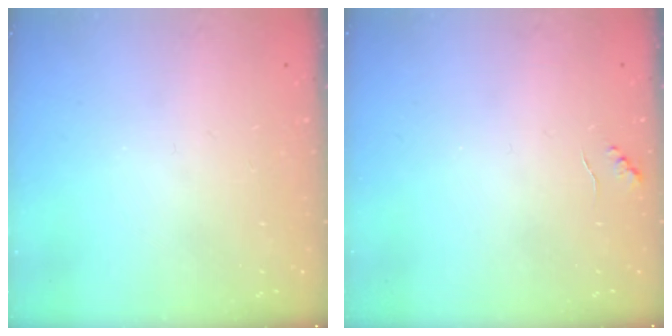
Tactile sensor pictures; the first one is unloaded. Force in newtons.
{"total": 4.2, "press": 4.1, "slide": 0.7}